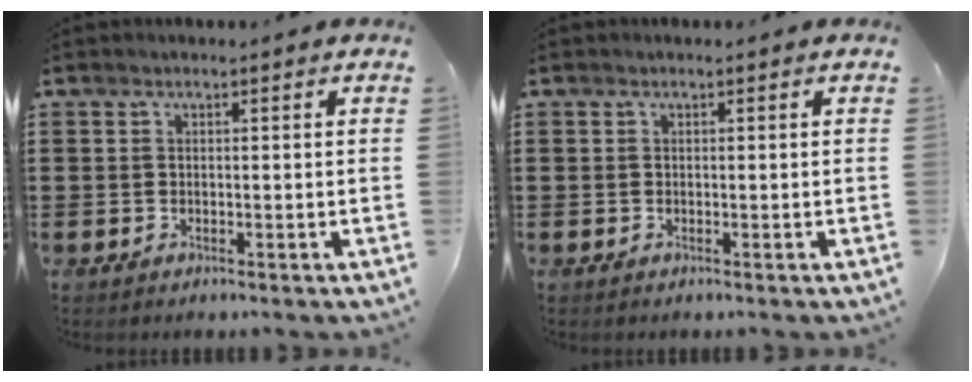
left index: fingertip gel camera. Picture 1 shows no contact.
{"total": 0.0}